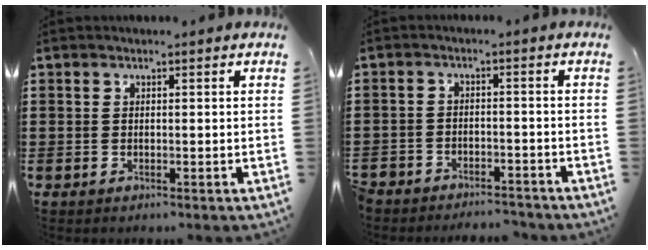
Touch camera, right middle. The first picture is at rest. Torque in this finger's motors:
{"motor_torque": [0.64, 0.15, 0.10, 0.12]}